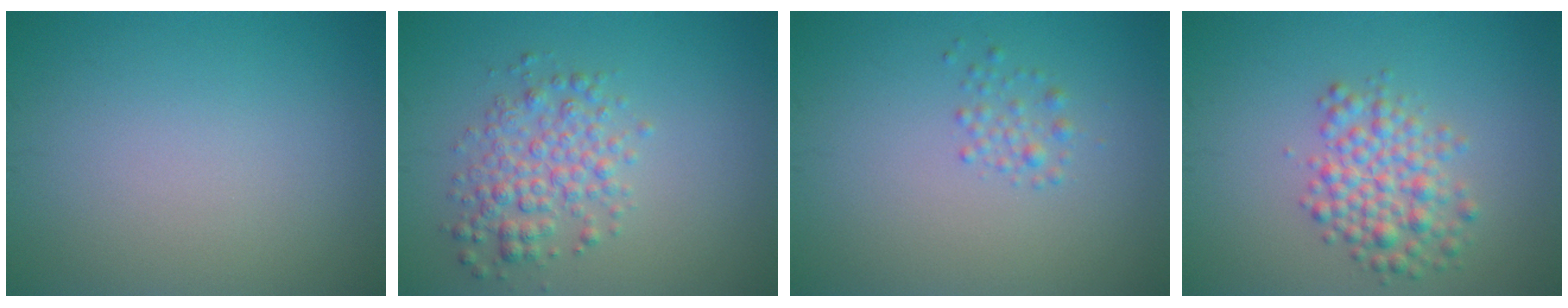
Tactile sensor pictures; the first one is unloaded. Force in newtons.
{"total": 3.5, "press": 3.5, "slide": 0.1}
{"total": 1.2, "press": 1.2, "slide": 0.0}
{"total": 3.9, "press": 3.9, "slide": 0.1}